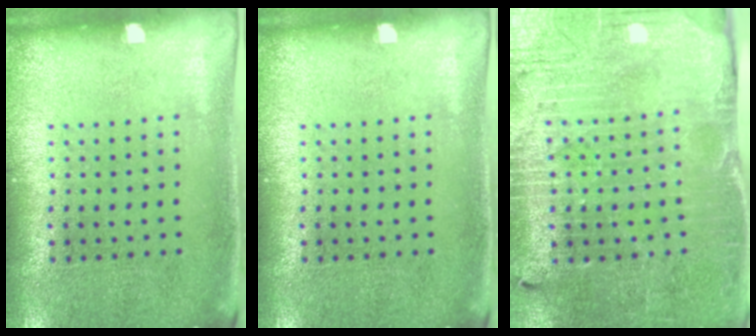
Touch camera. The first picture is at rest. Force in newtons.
{"total": 0.0}
{"total": 3.8, "press": 3.7, "slide": 0.9}